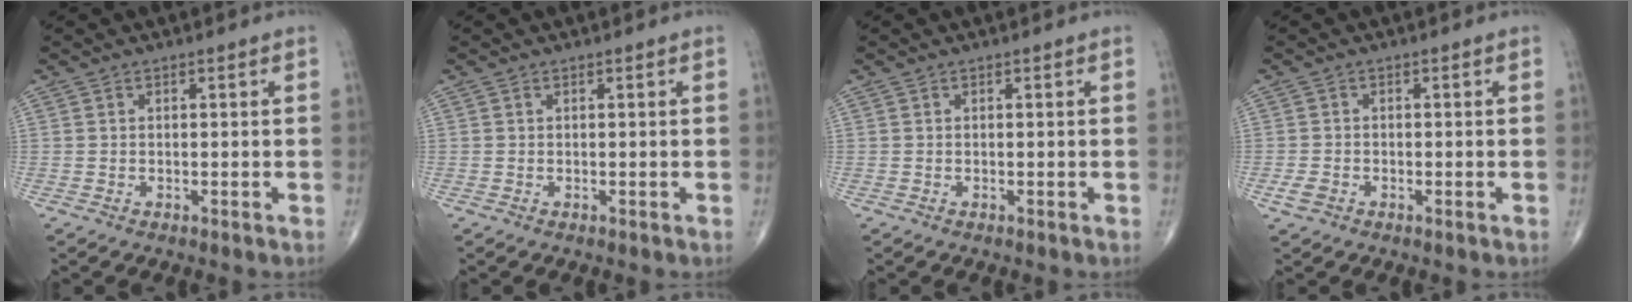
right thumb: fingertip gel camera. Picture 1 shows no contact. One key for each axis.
{"total": 0.0}
{"total": 0.0}
{"total": 2.2, "fx": -1.0, "fy": 1.5, "fz": 1.2, "tx": -0.027, "ty": 0.004, "tz": -0.017}